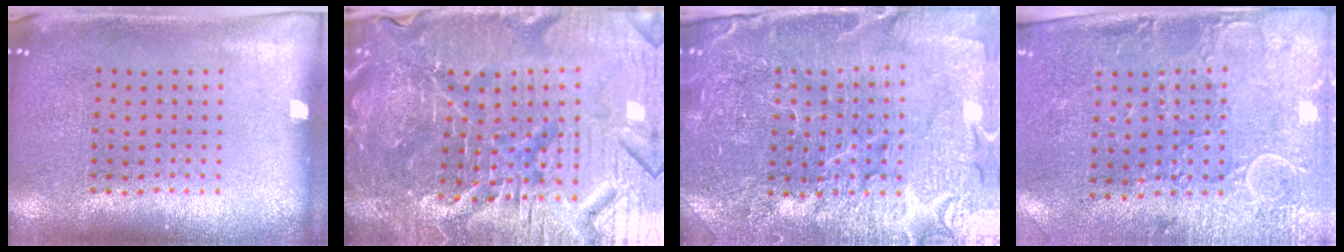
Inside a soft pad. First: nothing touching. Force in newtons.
{"total": 6.6, "press": 6.0, "slide": 2.8}
{"total": 5.0, "press": 4.7, "slide": 1.8}
{"total": 2.9, "press": 2.4, "slide": 1.7}